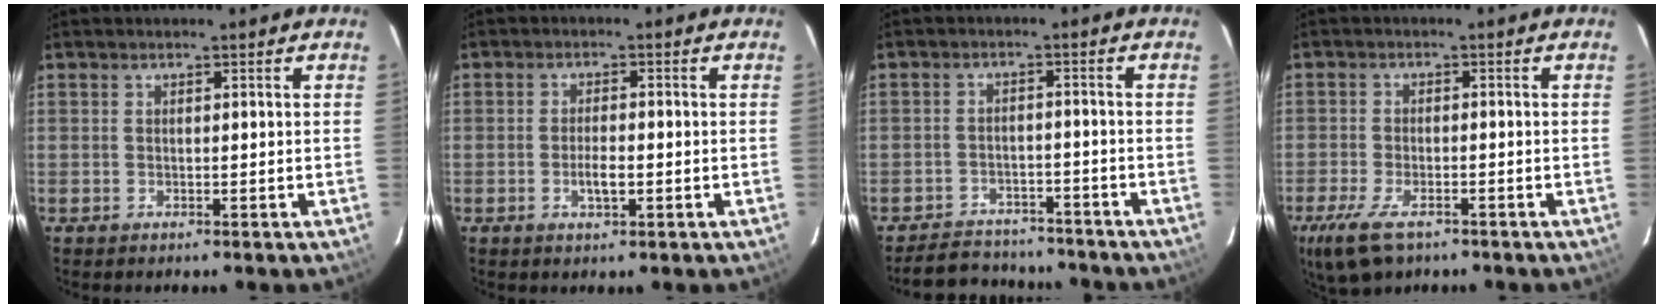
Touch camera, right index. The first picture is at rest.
{"total": 3.2, "force": [-0.9, 1.2, 2.8], "torque": [-0.052, -0.002, -0.015]}
{"total": 11.3, "force": [-10.1, 4.1, 3.0], "torque": [-0.077, 0.014, -0.135]}
{"total": 9.1, "force": [-5.8, 3.9, 5.8], "torque": [-0.147, -0.027, -0.106]}